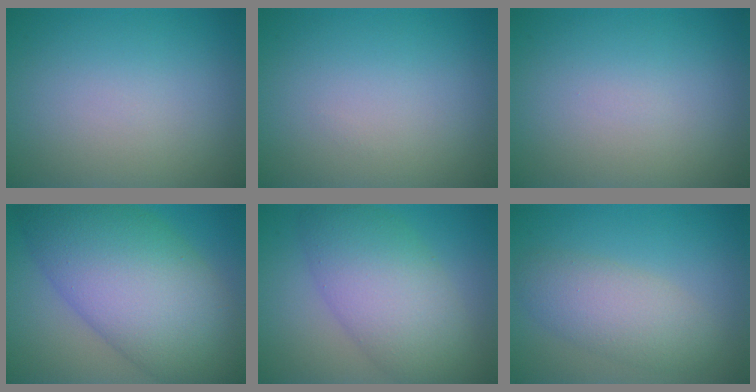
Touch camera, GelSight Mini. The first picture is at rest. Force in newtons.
{"total": 0.0}
{"total": 0.0}
{"total": 13.0, "press": 13.0, "slide": 0.2}
{"total": 7.9, "press": 7.9, "slide": 0.3}
{"total": 4.1, "press": 4.1, "slide": 0.1}